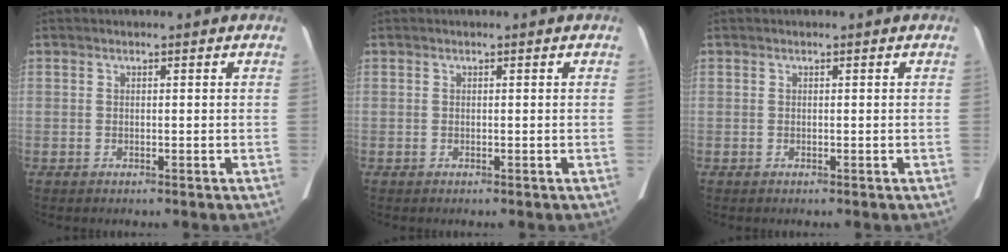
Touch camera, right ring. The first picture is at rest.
{"total": 0.0}
{"total": 0.0}